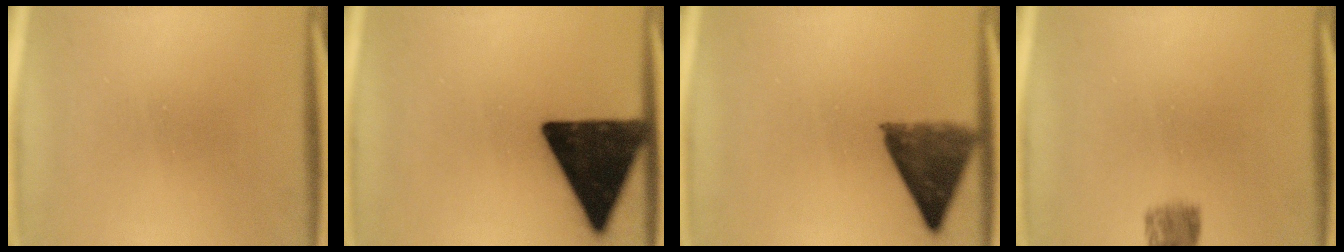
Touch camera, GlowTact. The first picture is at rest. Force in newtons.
{"total": 17.1}
{"total": 8.2}
{"total": 3.7}